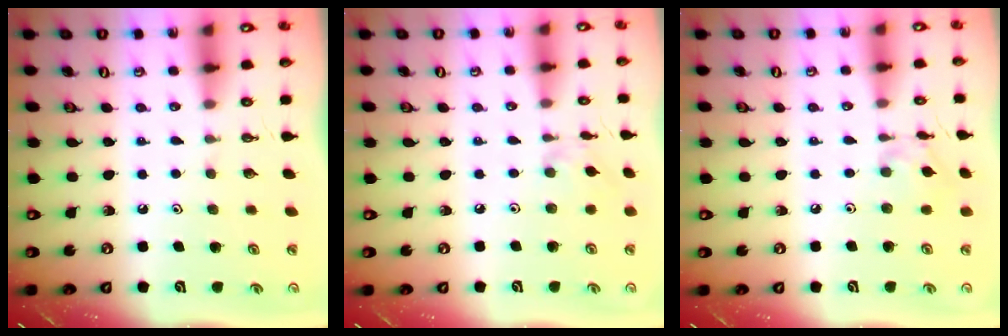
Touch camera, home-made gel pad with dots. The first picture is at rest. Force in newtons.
{"total": 1.1, "press": 1.0, "slide": 0.2}
{"total": 7.4, "press": 7.4, "slide": 0.4}